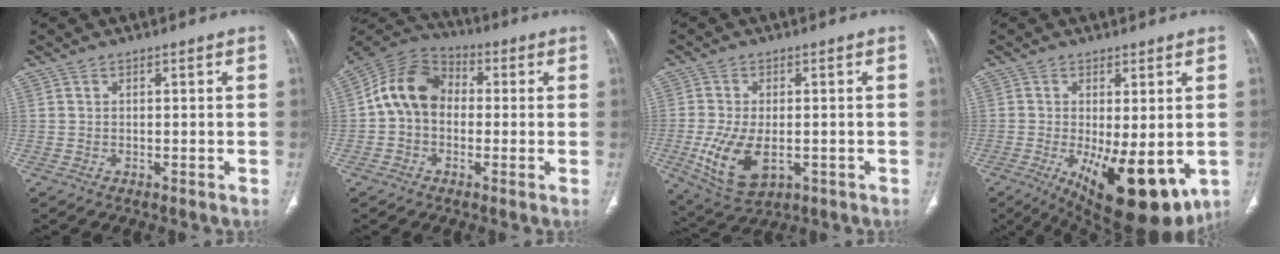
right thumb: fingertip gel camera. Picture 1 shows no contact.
{"total": 11.4, "force": [0.0, 8.9, 7.2], "torque": [-0.119, 0.035, -0.017]}
{"total": 10.8, "force": [-2.5, 6.0, 8.7], "torque": [-0.172, -0.008, -0.030]}
{"total": 15.9, "force": [-4.4, 6.2, 14.0], "torque": [-0.188, -0.026, -0.044]}